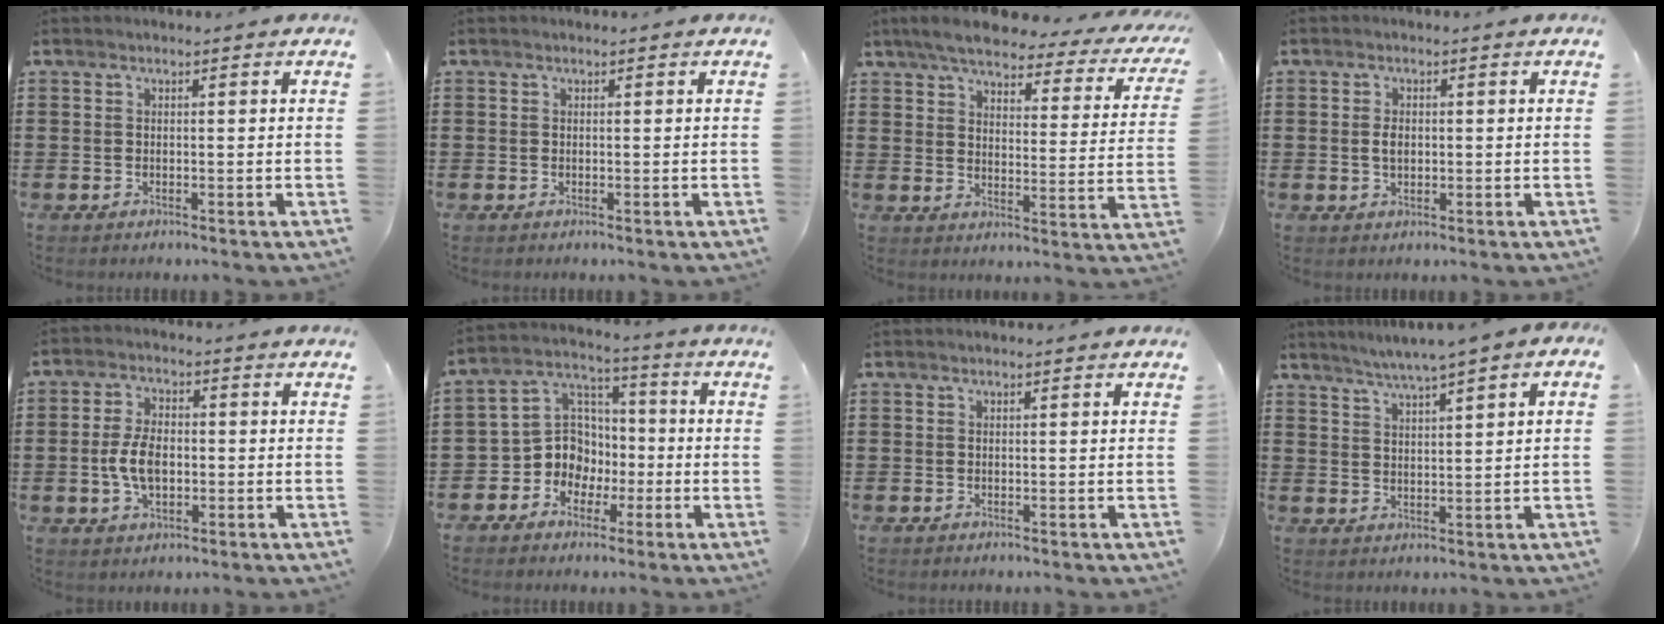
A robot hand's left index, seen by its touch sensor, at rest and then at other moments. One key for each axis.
{"total": 0.0}
{"total": 5.6, "fx": 4.8, "fy": 1.0, "fz": 2.5, "tx": -0.074, "ty": -0.024, "tz": 0.080}
{"total": 2.3, "fx": 0.2, "fy": 1.3, "fz": 1.8, "tx": -0.039, "ty": 0.004, "tz": 0.003}
{"total": 6.1, "fx": -0.6, "fy": 3.3, "fz": 5.1, "tx": -0.113, "ty": 0.000, "tz": -0.014}
{"total": 8.7, "fx": -2.4, "fy": 7.9, "fz": 2.8, "tx": -0.094, "ty": 0.007, "tz": -0.048}
{"total": 0.0}
{"total": 2.7, "fx": 2.1, "fy": -0.3, "fz": 1.6, "tx": -0.035, "ty": -0.008, "tz": 0.035}